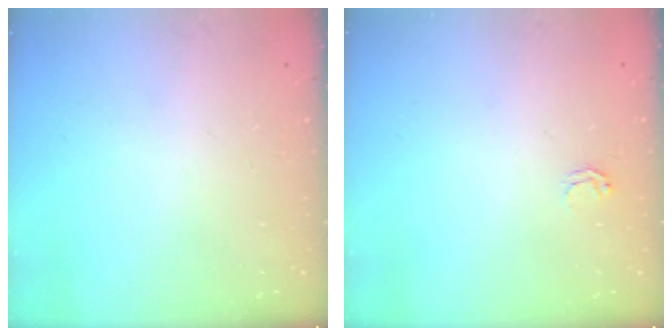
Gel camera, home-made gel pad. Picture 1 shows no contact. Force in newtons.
{"total": 2.5, "press": 2.5, "slide": 0.2}